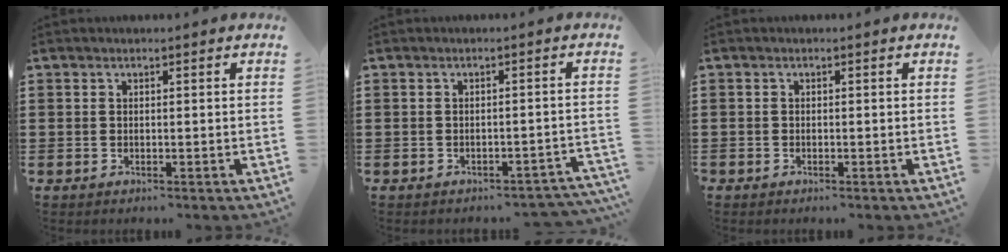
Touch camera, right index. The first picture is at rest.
{"total": 1.8, "force": [-1.7, 0.3, 0.4], "torque": [-0.013, 0.002, -0.037]}
{"total": 0.5, "force": [-0.5, 0.2, 0.0], "torque": [0.000, 0.000, -0.010]}